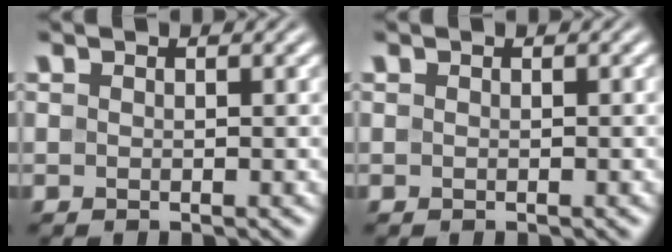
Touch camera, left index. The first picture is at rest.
{"total": 0.0}